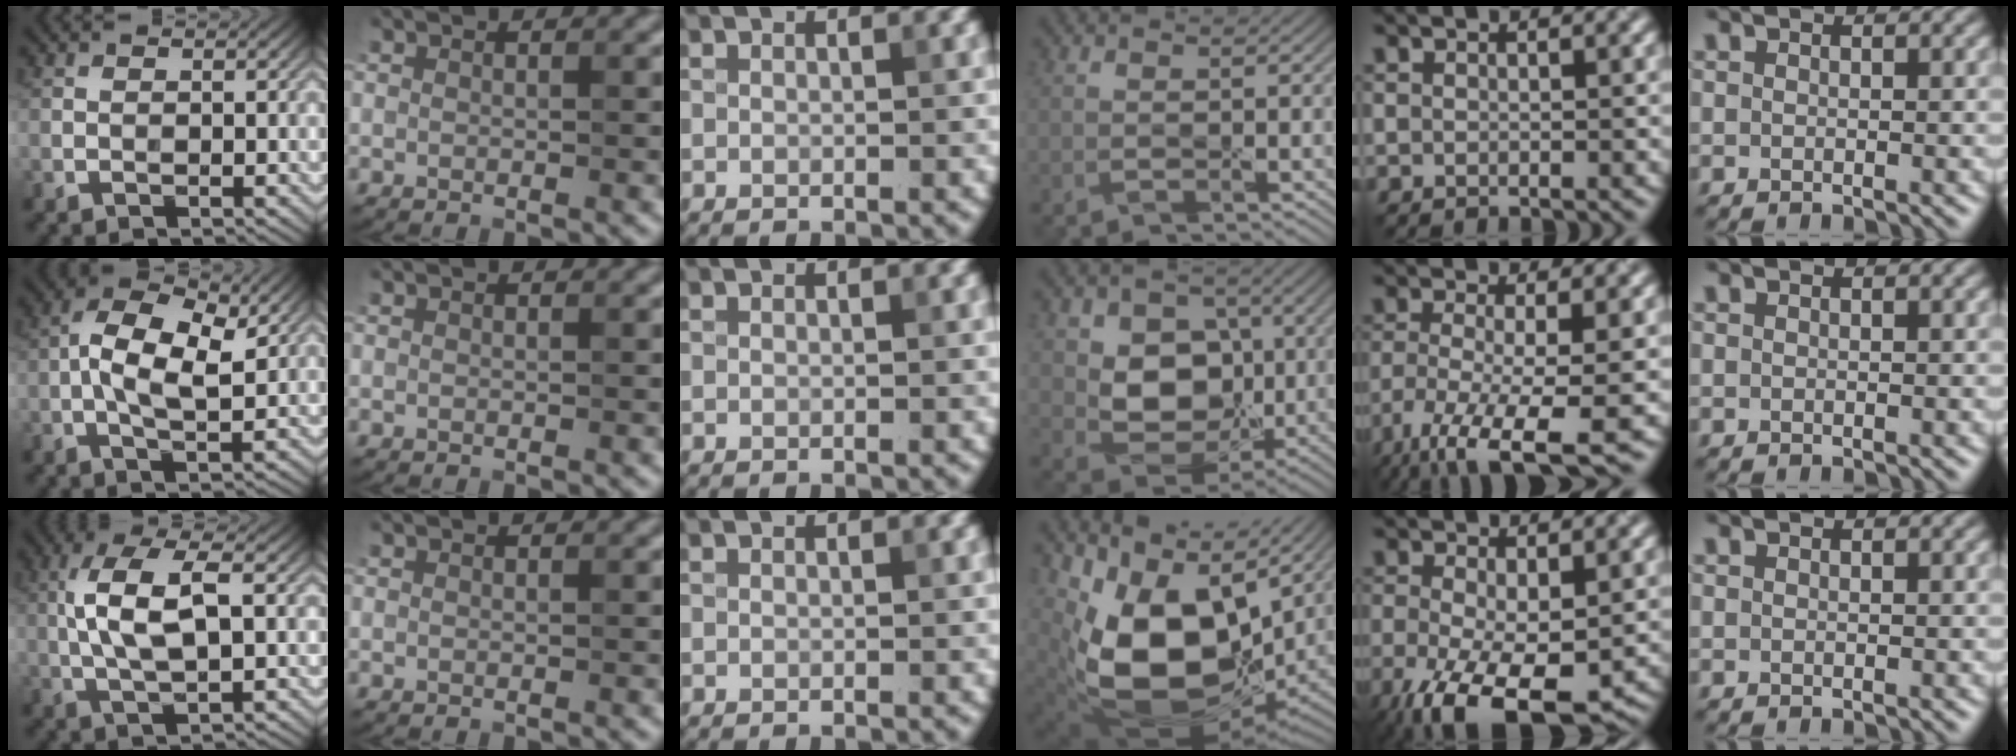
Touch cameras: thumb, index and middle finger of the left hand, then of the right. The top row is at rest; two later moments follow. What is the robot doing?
{"motion": "peel", "object": "envelope seal"}